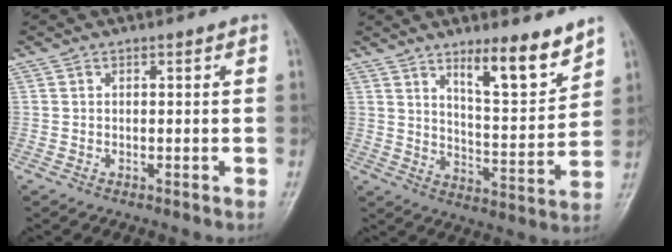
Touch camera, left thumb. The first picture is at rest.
{"total": 11.2, "force": [8.0, 2.5, 7.4], "torque": [-0.096, -0.070, 0.134]}